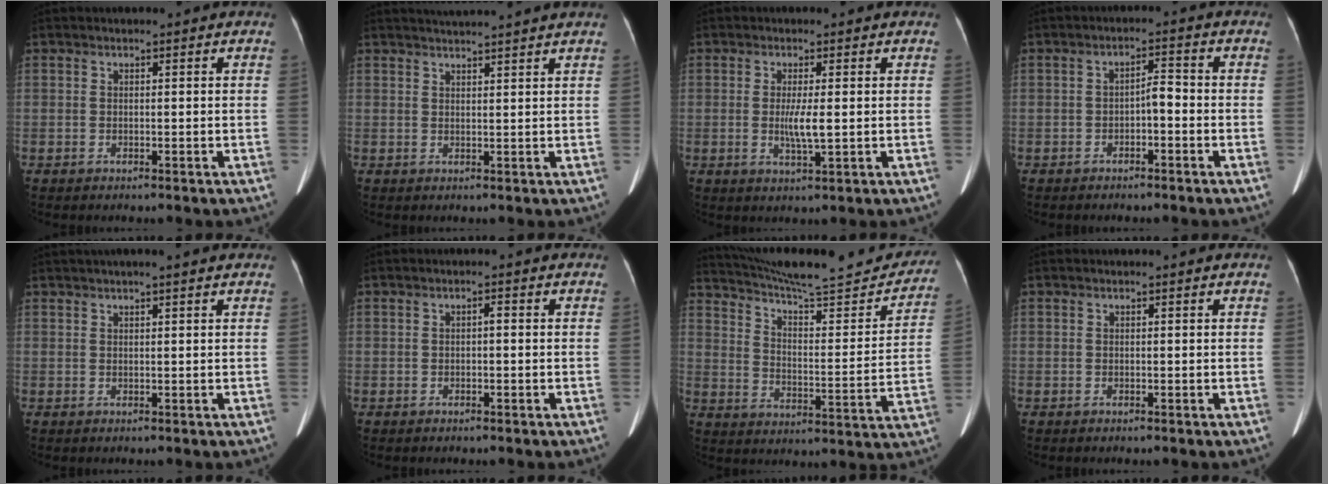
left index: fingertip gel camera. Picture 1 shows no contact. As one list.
[{"total": 7.2, "force": [6.6, -1.1, 2.6], "torque": [-0.035, 0.024, 0.081]}, {"total": 3.5, "force": [-0.1, 0.2, 3.5], "torque": [-0.072, -0.007, 0.002]}, {"total": 2.7, "force": [-1.1, 0.9, 2.3], "torque": [-0.036, 0.013, -0.018]}, {"total": 5.4, "force": [4.4, -0.1, 3.1], "torque": [-0.045, 0.036, 0.062]}, {"total": 0.9, "force": [-0.2, 0.3, 0.8], "torque": [-0.011, 0.003, -0.004]}, {"total": 25.8, "force": [23.5, 3.6, 10.1], "torque": [-0.154, -0.043, 0.316]}, {"total": 0.0}]